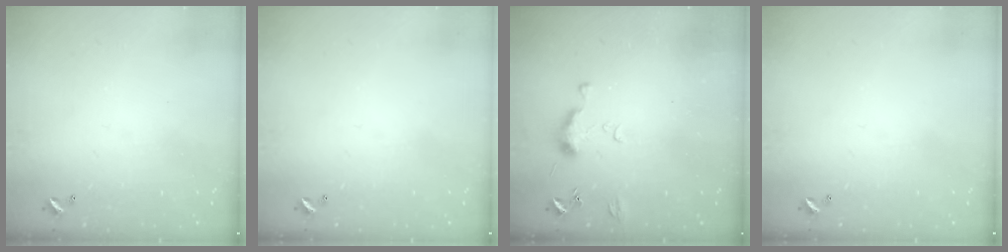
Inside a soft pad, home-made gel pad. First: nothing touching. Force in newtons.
{"total": 0.0}
{"total": 5.9, "press": 5.8, "slide": 0.9}
{"total": 0.0}